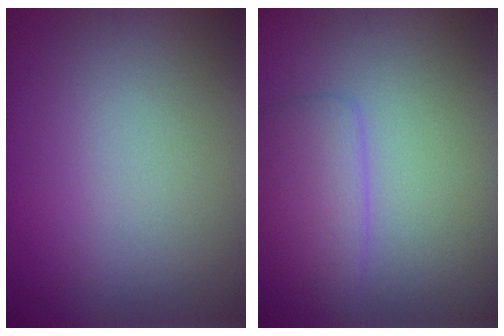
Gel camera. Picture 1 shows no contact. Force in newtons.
{"total": 2.8, "press": 2.8, "slide": 0.2}